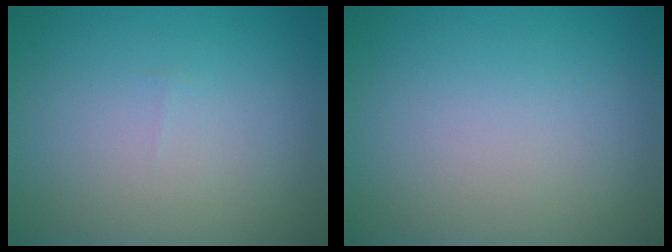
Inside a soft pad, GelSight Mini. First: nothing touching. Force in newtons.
{"total": 0.0}